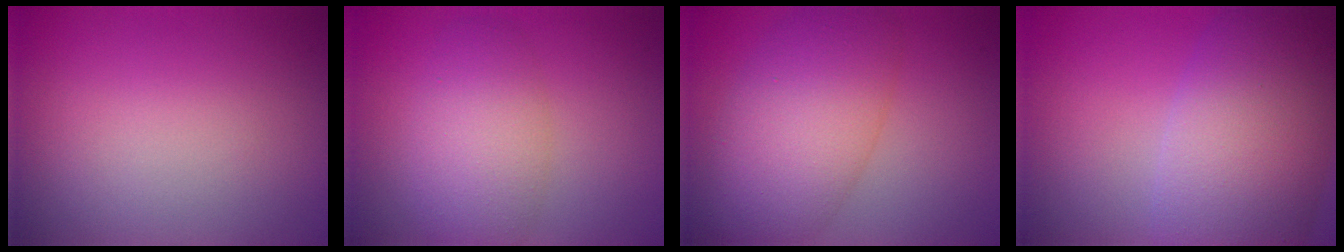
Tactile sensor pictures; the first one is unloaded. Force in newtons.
{"total": 4.7, "press": 4.7, "slide": 0.1}
{"total": 7.6, "press": 7.6, "slide": 0.3}
{"total": 10.7, "press": 10.7, "slide": 0.6}